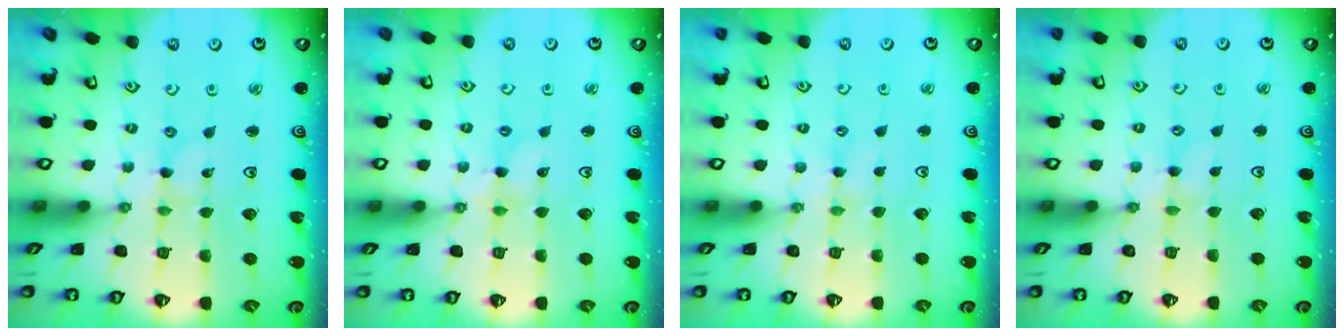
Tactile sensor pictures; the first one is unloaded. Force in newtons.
{"total": 2.2, "press": 2.2, "slide": 0.1}
{"total": 0.8, "press": 0.8, "slide": 0.3}
{"total": 2.5, "press": 2.4, "slide": 0.4}